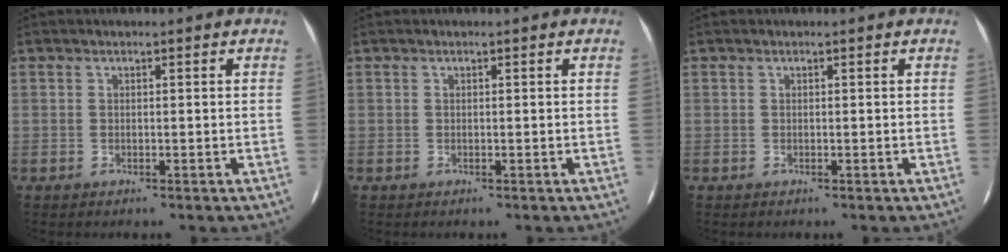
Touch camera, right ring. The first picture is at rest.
{"total": 0.0}
{"total": 0.0}